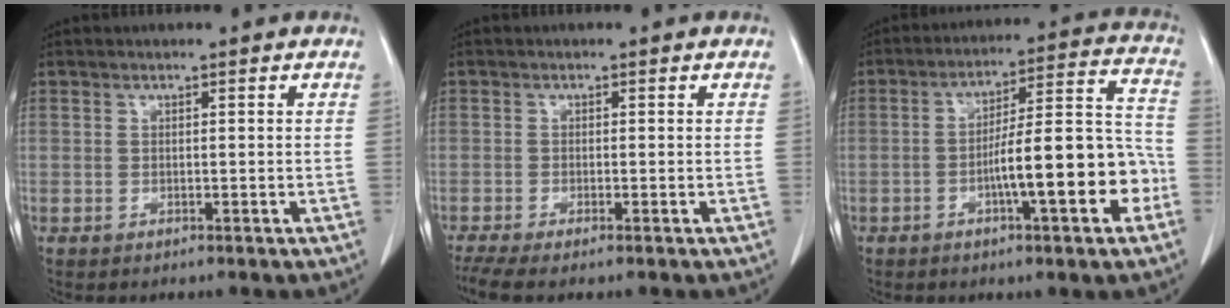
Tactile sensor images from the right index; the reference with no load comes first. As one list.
[{"total": 4.0, "force": [-3.0, 0.4, 2.7], "torque": [-0.052, -0.004, -0.055]}, {"total": 14.1, "force": [-4.5, 2.0, 13.2], "torque": [-0.188, 0.028, -0.062]}]